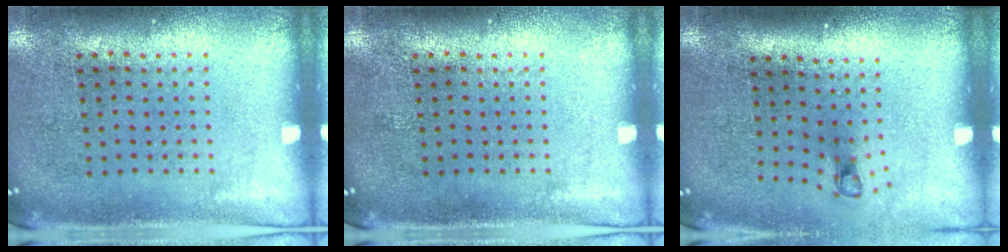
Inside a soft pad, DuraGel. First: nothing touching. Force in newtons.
{"total": 0.0}
{"total": 0.8, "press": 0.4, "slide": 0.7}